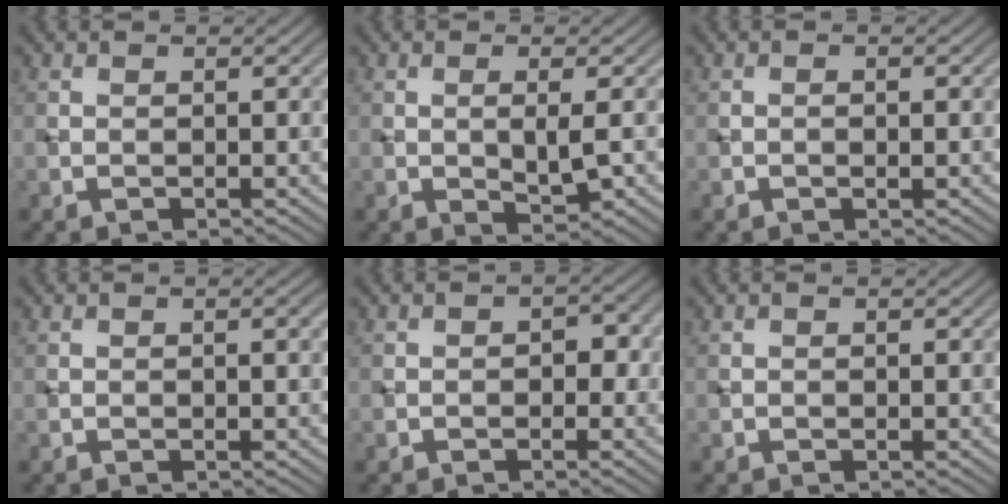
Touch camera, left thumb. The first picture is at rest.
{"total": 3.1, "force": [-0.2, 1.0, 3.0], "torque": [-0.059, -0.003, -0.001]}
{"total": 0.9, "force": [-0.3, 0.3, 0.8], "torque": [-0.015, 0.000, -0.006]}
{"total": 1.1, "force": [0.0, 0.2, 1.1], "torque": [-0.018, -0.001, 0.000]}
{"total": 2.0, "force": [-0.5, 1.3, 1.4], "torque": [-0.021, -0.003, -0.012]}
{"total": 0.0}